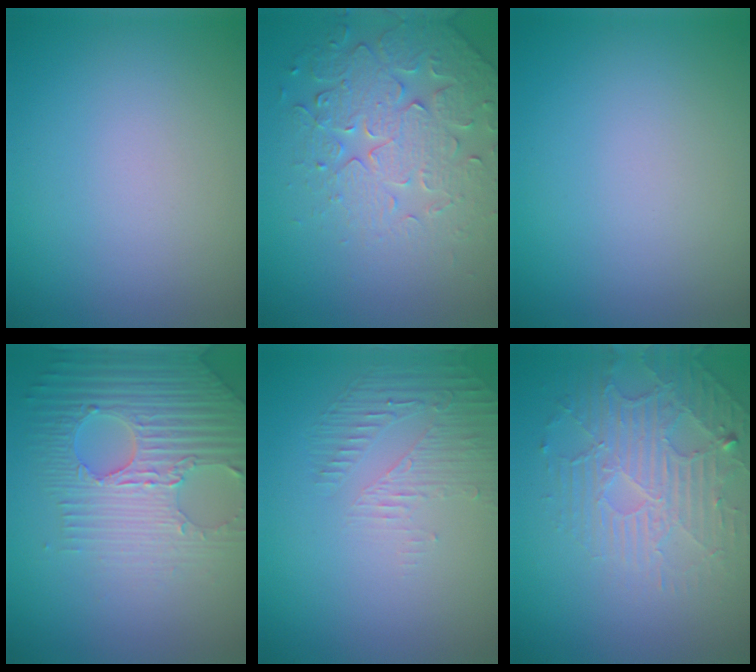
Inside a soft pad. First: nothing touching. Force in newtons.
{"total": 4.7, "press": 4.6, "slide": 1.0}
{"total": 0.0}
{"total": 6.4, "press": 5.1, "slide": 3.9}
{"total": 1.7, "press": 0.8, "slide": 1.5}
{"total": 4.5, "press": 3.3, "slide": 3.1}